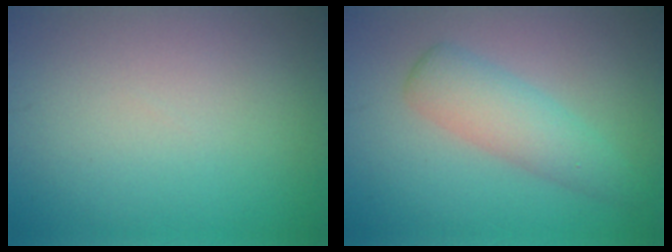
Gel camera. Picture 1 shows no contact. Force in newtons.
{"total": 3.8, "press": 3.8, "slide": 0.2}